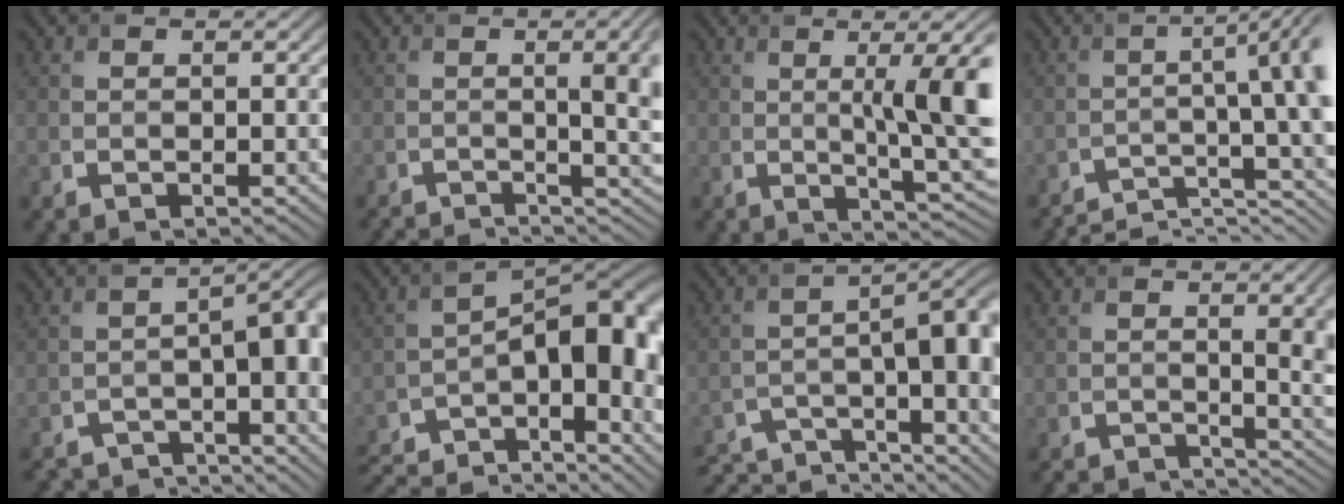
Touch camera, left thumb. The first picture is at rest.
{"total": 9.5, "force": [-2.1, 3.1, 8.7], "torque": [-0.076, -0.008, -0.022]}
{"total": 10.8, "force": [1.0, 2.2, 10.6], "torque": [-0.132, 0.014, 0.027]}
{"total": 10.9, "force": [-6.1, 2.3, 8.7], "torque": [-0.101, 0.004, -0.087]}
{"total": 6.9, "force": [-4.7, 1.8, 4.7], "torque": [-0.065, -0.008, -0.073]}
{"total": 13.1, "force": [-8.1, 4.2, 9.4], "torque": [-0.148, -0.010, -0.133]}
{"total": 10.0, "force": [-6.6, 2.7, 7.0], "torque": [-0.109, -0.010, -0.094]}
{"total": 5.3, "force": [-1.2, 1.8, 4.9], "torque": [-0.058, -0.010, -0.013]}